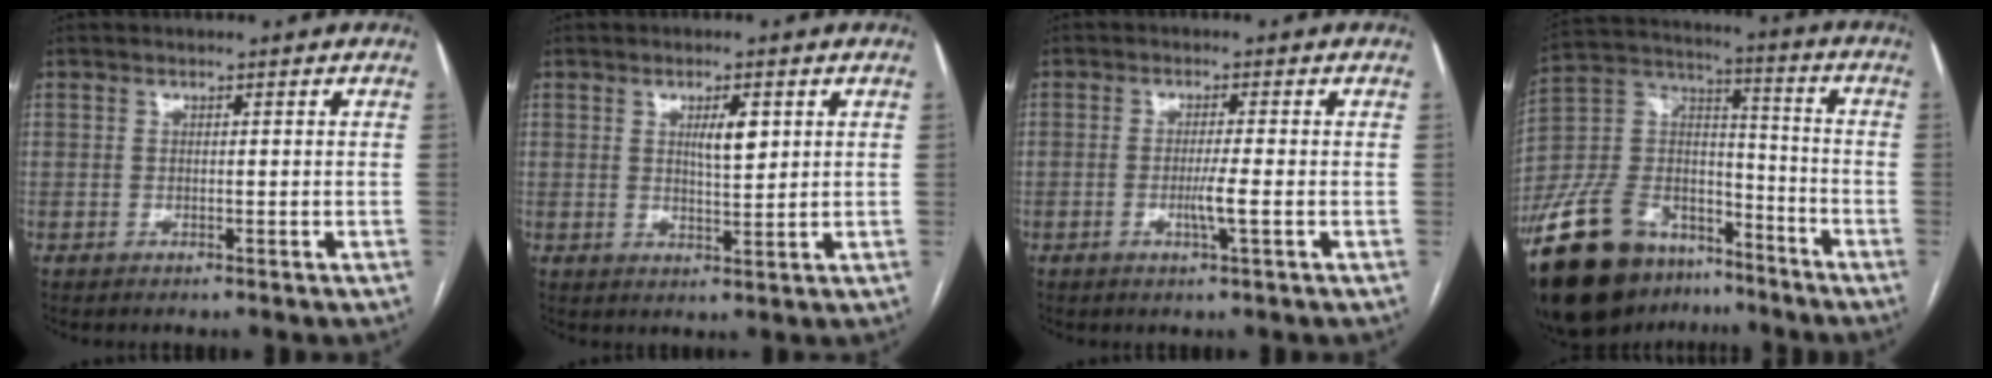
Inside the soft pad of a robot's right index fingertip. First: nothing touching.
{"total": 4.0, "force": [1.4, 0.9, 3.6], "torque": [-0.061, -0.001, 0.025]}
{"total": 3.2, "force": [-0.9, -0.4, 3.1], "torque": [-0.059, -0.006, -0.017]}
{"total": 24.6, "force": [-16.8, 13.4, 12.0], "torque": [-0.307, 0.020, -0.296]}